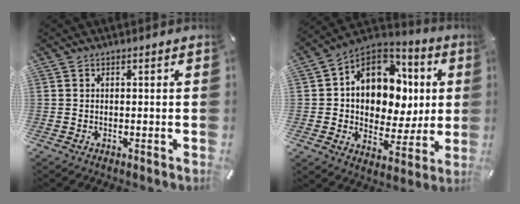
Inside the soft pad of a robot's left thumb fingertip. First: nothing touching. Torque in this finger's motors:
{"motor_torque": [2.52, 2.49, 0.60, -0.06, 0.47]}